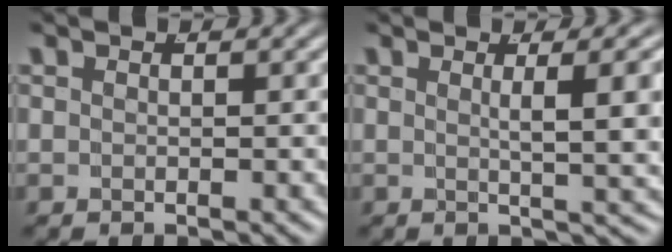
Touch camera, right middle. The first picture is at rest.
{"total": 4.5, "force": [1.3, -0.2, 4.4], "torque": [-0.048, 0.003, 0.020]}